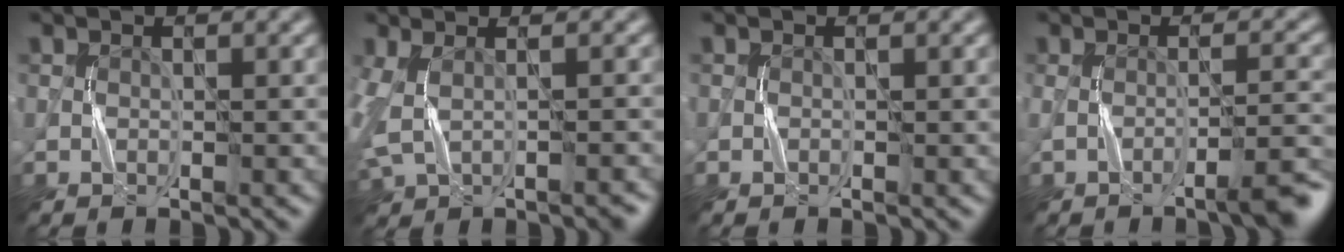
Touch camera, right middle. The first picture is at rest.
{"total": 4.3, "force": [-0.5, 2.0, 3.7], "torque": [-0.080, -0.010, -0.010]}
{"total": 0.0}
{"total": 4.0, "force": [-1.7, 0.8, 3.6], "torque": [-0.042, 0.002, -0.034]}